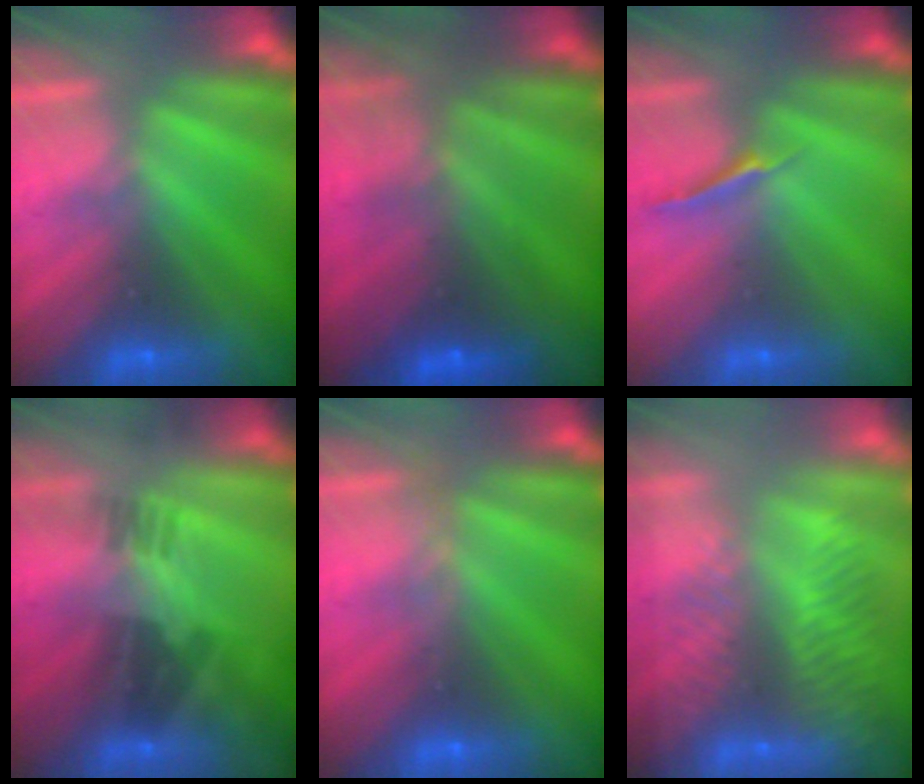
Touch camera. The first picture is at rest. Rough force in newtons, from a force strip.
{"total": 5.6}
{"total": 1.3}
{"total": 2.2}
{"total": 3.4}
{"total": 8.6}